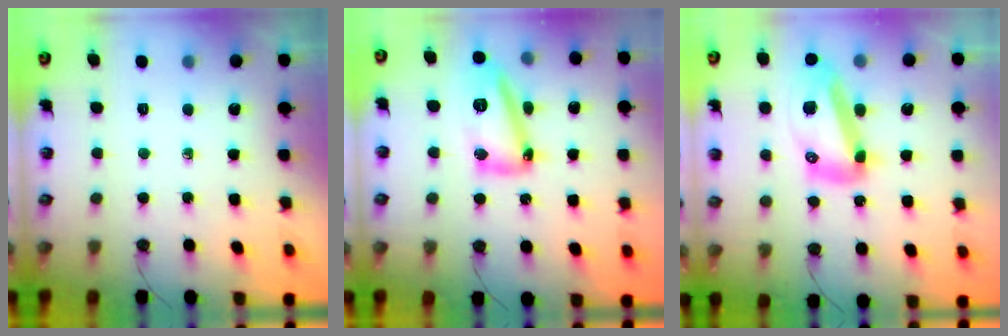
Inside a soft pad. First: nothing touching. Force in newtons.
{"total": 22.1, "press": 18.8, "slide": 11.5}
{"total": 16.9, "press": 16.8, "slide": 2.1}